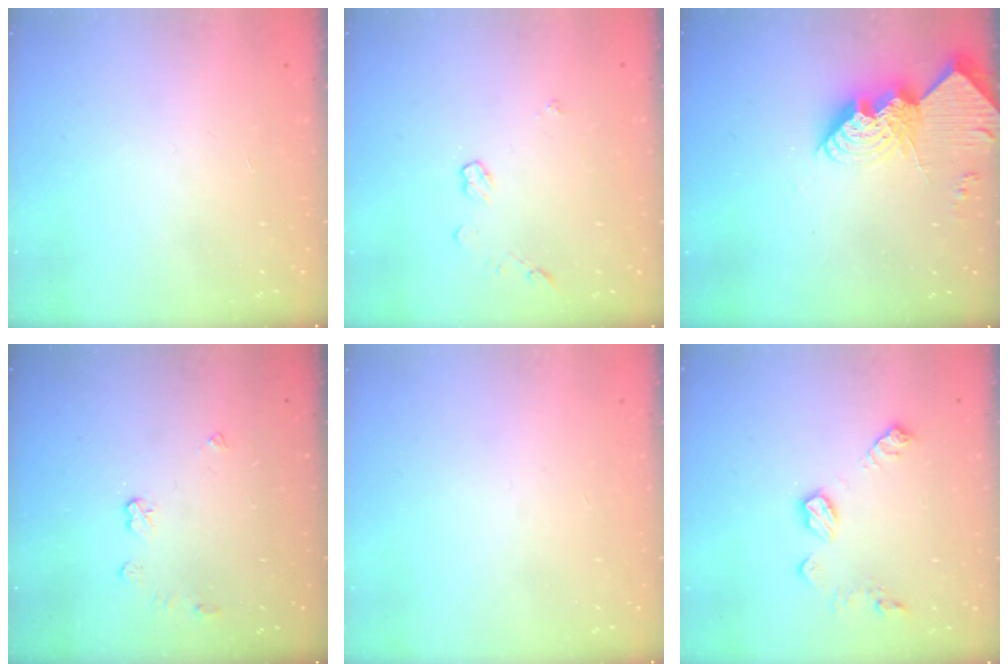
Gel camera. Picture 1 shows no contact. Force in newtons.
{"total": 3.8, "press": 3.8, "slide": 0.5}
{"total": 14.5, "press": 14.4, "slide": 1.6}
{"total": 5.6, "press": 5.6, "slide": 0.2}
{"total": 0.0}
{"total": 9.0, "press": 9.0, "slide": 0.3}